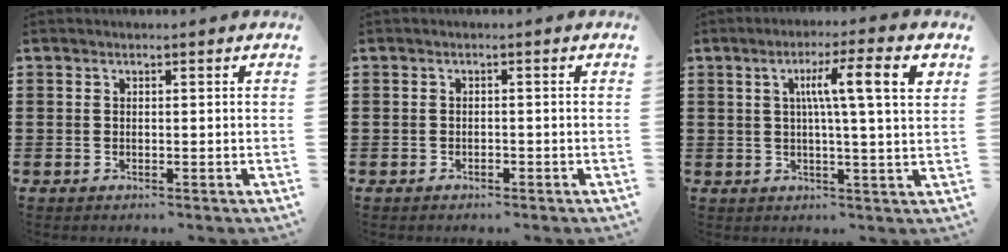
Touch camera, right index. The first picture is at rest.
{"total": 0.9, "force": [-0.8, 0.3, 0.2], "torque": [-0.008, -0.002, -0.016]}
{"total": 9.3, "force": [2.7, 0.6, 8.9], "torque": [-0.158, -0.001, 0.036]}